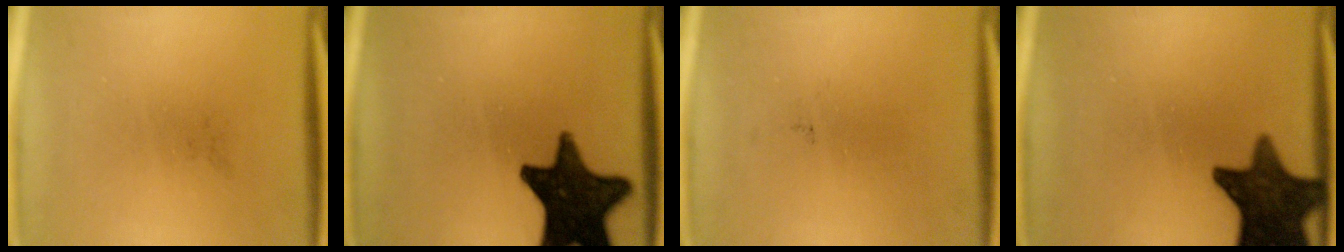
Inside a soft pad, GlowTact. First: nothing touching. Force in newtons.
{"total": 16.1}
{"total": 0.0}
{"total": 13.9}